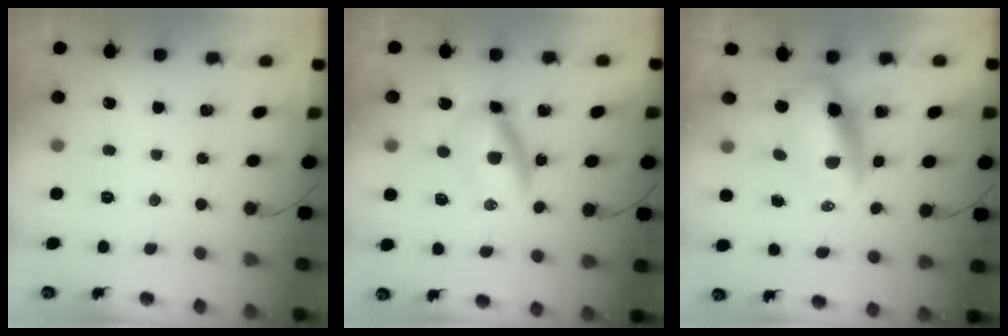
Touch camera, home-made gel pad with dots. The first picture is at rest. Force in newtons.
{"total": 6.9, "press": 6.7, "slide": 1.7}
{"total": 7.8, "press": 7.4, "slide": 2.3}